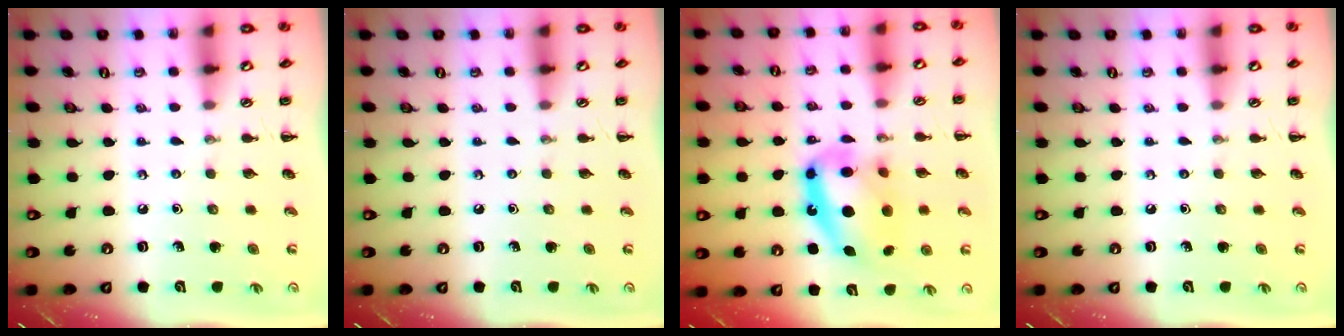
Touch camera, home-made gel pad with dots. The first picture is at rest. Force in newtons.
{"total": 0.0}
{"total": 15.9, "press": 15.4, "slide": 3.7}
{"total": 0.0}